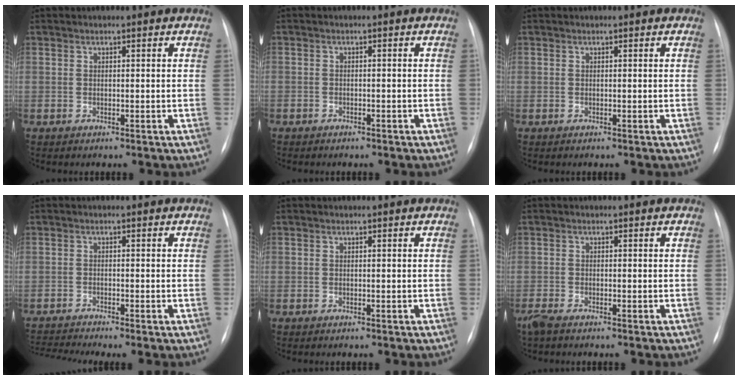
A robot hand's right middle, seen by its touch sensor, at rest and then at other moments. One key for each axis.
{"total": 1.7, "fx": -1.3, "fy": 0.9, "fz": 0.5, "tx": -0.012, "ty": 0.002, "tz": -0.016}
{"total": 0.0}
{"total": 4.1, "fx": -3.6, "fy": -1.4, "fz": 1.4, "tx": -0.030, "ty": -0.010, "tz": -0.066}
{"total": 0.0}
{"total": 2.2, "fx": -1.7, "fy": 0.6, "fz": 1.3, "tx": -0.035, "ty": -0.008, "tz": -0.032}